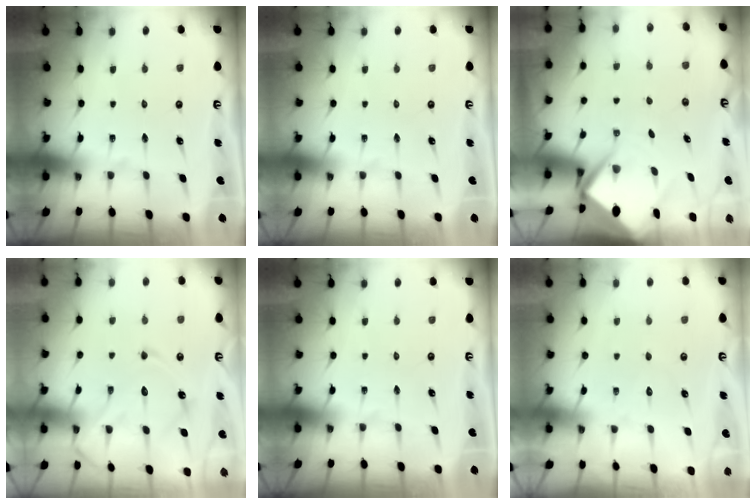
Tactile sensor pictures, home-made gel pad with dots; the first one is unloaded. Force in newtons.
{"total": 0.0}
{"total": 6.7, "press": 6.7, "slide": 0.7}
{"total": 14.0, "press": 13.9, "slide": 1.1}
{"total": 0.0}
{"total": 5.7, "press": 5.6, "slide": 0.6}